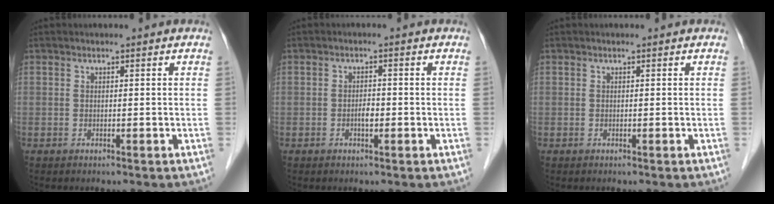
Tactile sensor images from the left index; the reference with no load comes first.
{"total": 1.6, "force": [-0.5, 0.6, 1.3], "torque": [-0.023, 0.003, -0.010]}
{"total": 0.0}